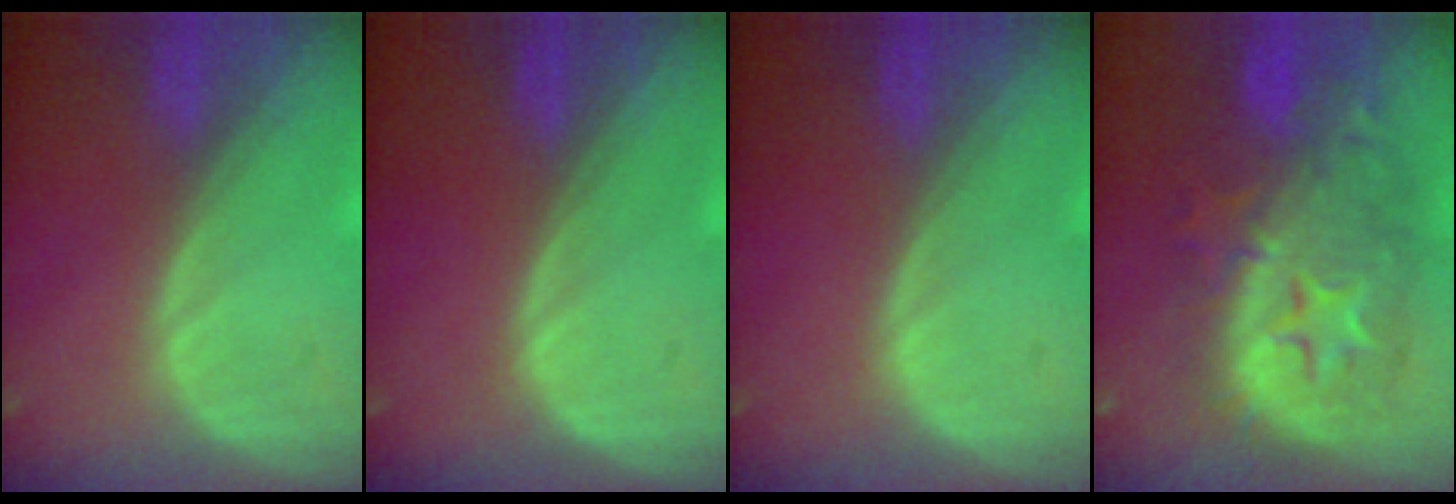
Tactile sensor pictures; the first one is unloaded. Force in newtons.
{"total": 0.0}
{"total": 0.0}
{"total": 12.3, "press": 12.2, "slide": 1.1}